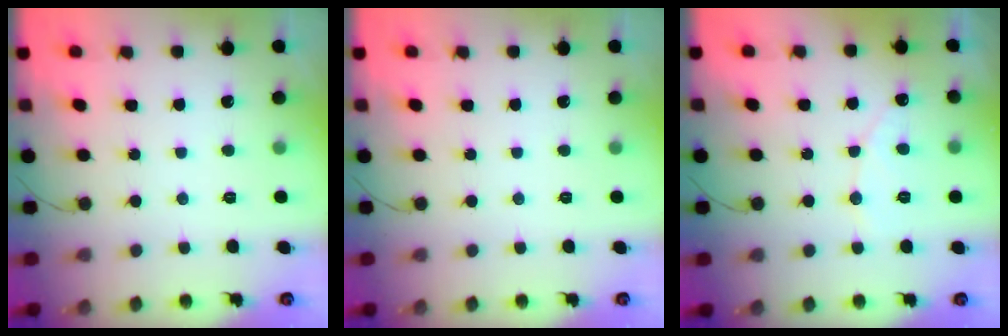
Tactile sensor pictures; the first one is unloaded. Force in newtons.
{"total": 0.0}
{"total": 6.4, "press": 6.3, "slide": 0.4}